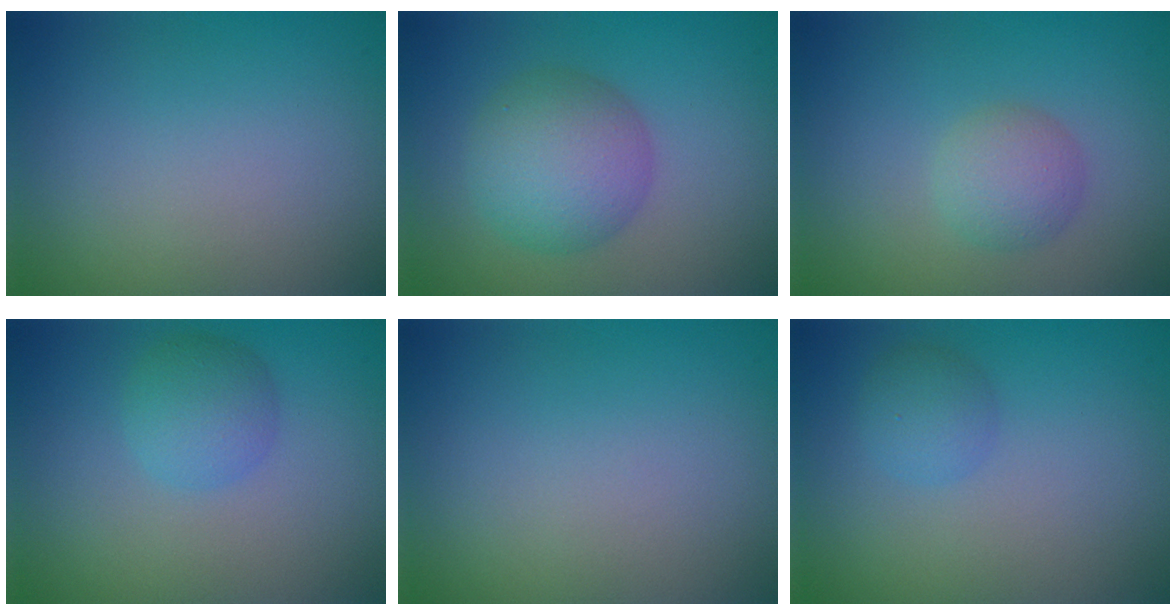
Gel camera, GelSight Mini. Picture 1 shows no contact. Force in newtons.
{"total": 5.6, "press": 5.6, "slide": 0.0}
{"total": 2.4, "press": 2.4, "slide": 0.1}
{"total": 2.7, "press": 2.7, "slide": 0.1}
{"total": 0.0}
{"total": 1.8, "press": 1.8, "slide": 0.1}